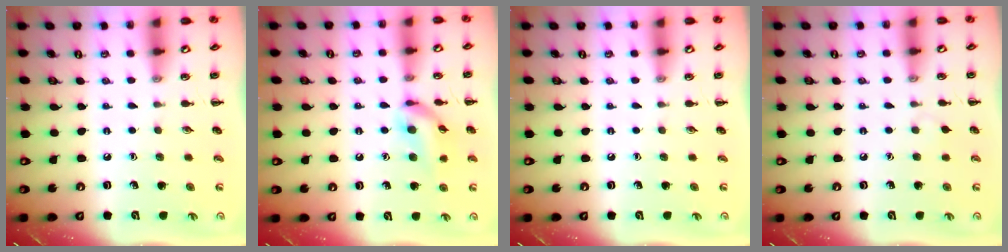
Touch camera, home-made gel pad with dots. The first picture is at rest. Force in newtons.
{"total": 12.6, "press": 12.4, "slide": 1.9}
{"total": 0.0}
{"total": 2.6, "press": 2.4, "slide": 1.1}